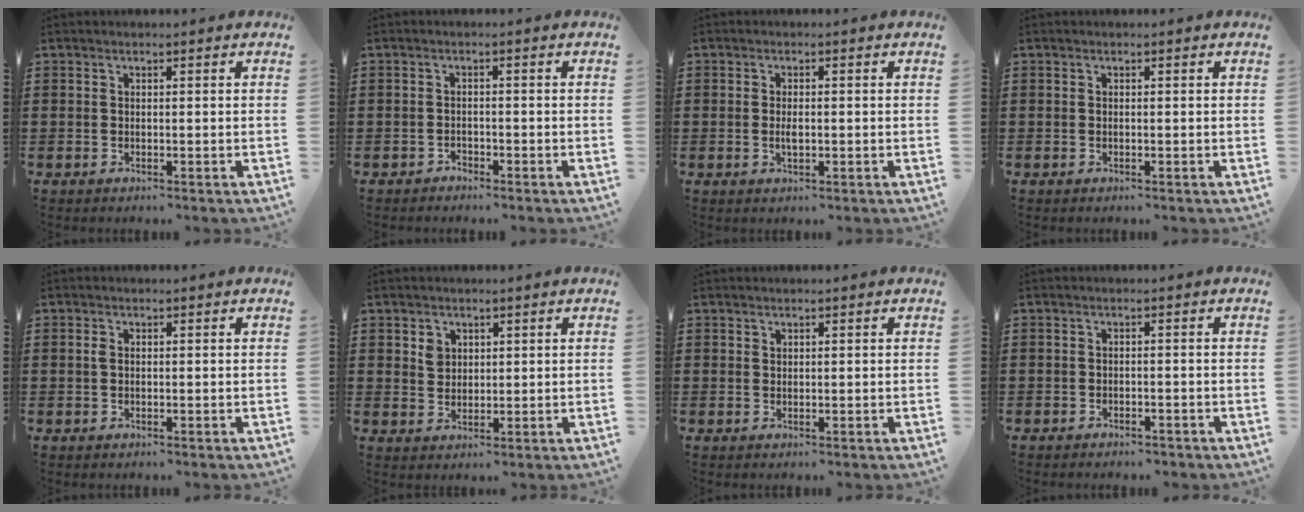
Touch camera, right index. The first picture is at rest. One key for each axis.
{"total": 1.3, "fx": -1.3, "fy": 0.3, "fz": 0.0, "tx": -0.005, "ty": 0.001, "tz": -0.028}
{"total": 2.1, "fx": -0.2, "fy": 0.8, "fz": 1.9, "tx": -0.036, "ty": 0.000, "tz": -0.004}
{"total": 0.0}
{"total": 0.9, "fx": 0.1, "fy": 0.4, "fz": 0.8, "tx": -0.017, "ty": 0.002, "tz": 0.001}
{"total": 2.2, "fx": 1.1, "fy": 1.8, "fz": 0.7, "tx": -0.012, "ty": 0.003, "tz": 0.020}
{"total": 0.5, "fx": 0.4, "fy": 0.3, "fz": 0.0, "tx": -0.002, "ty": 0.001, "tz": 0.009}
{"total": 1.3, "fx": -1.3, "fy": 0.2, "fz": 0.1, "tx": -0.007, "ty": 0.001, "tz": -0.029}